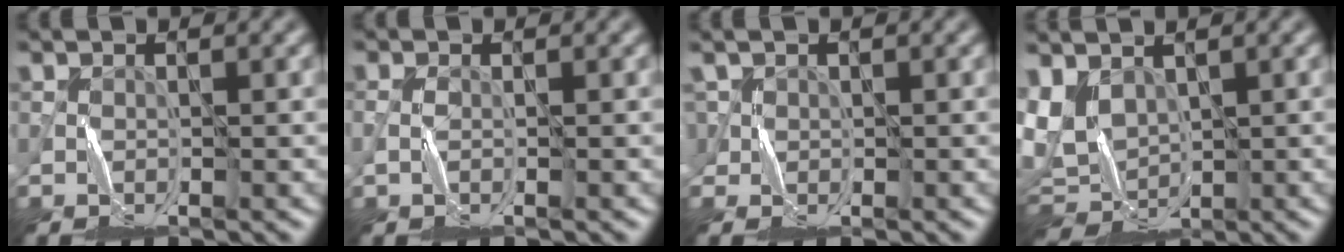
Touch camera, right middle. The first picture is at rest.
{"total": 0.7, "force": [-0.3, 0.2, 0.6], "torque": [-0.018, 0.004, -0.007]}
{"total": 1.9, "force": [0.8, 1.5, 0.8], "torque": [-0.026, 0.004, 0.015]}
{"total": 4.4, "force": [1.1, 3.2, 2.8], "torque": [-0.071, -0.001, 0.023]}